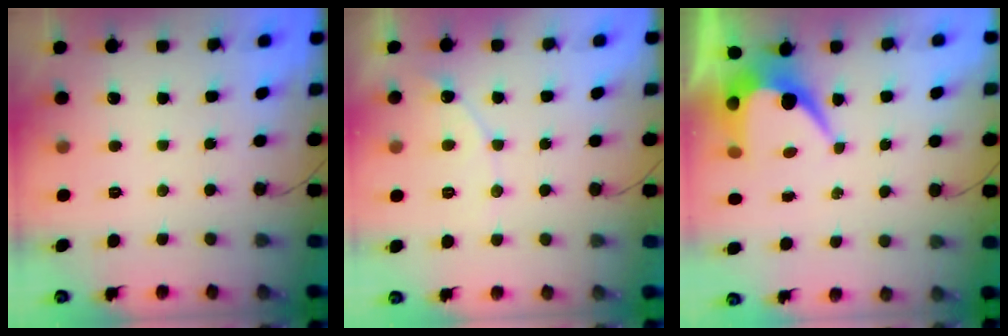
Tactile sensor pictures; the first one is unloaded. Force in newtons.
{"total": 5.5, "press": 5.5, "slide": 0.3}
{"total": 6.8, "press": 6.8, "slide": 0.4}